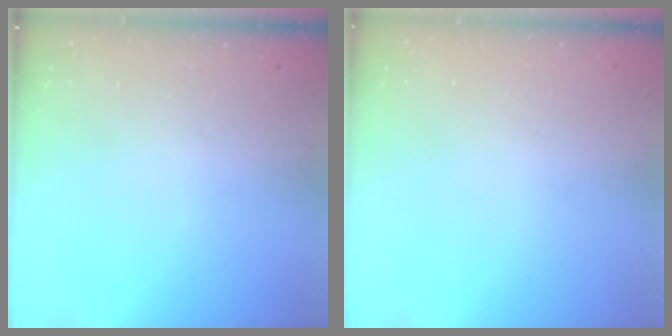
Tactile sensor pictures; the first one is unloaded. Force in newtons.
{"total": 0.0}